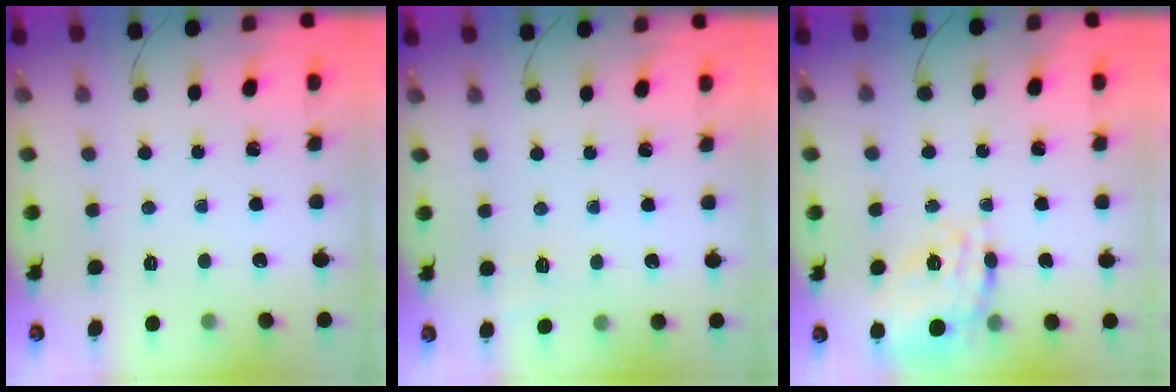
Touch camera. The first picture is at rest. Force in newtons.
{"total": 6.2, "press": 5.9, "slide": 2.0}
{"total": 12.5, "press": 12.3, "slide": 2.0}